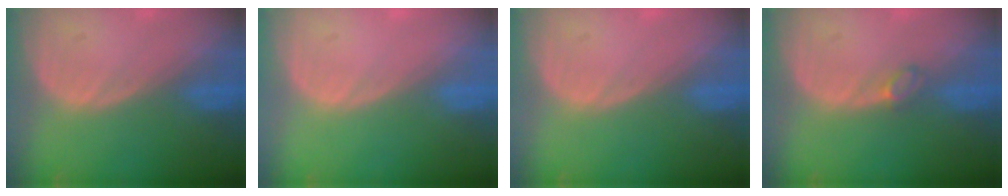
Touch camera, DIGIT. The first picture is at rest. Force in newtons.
{"total": 0.0}
{"total": 0.0}
{"total": 1.6, "press": 1.6, "slide": 0.2}